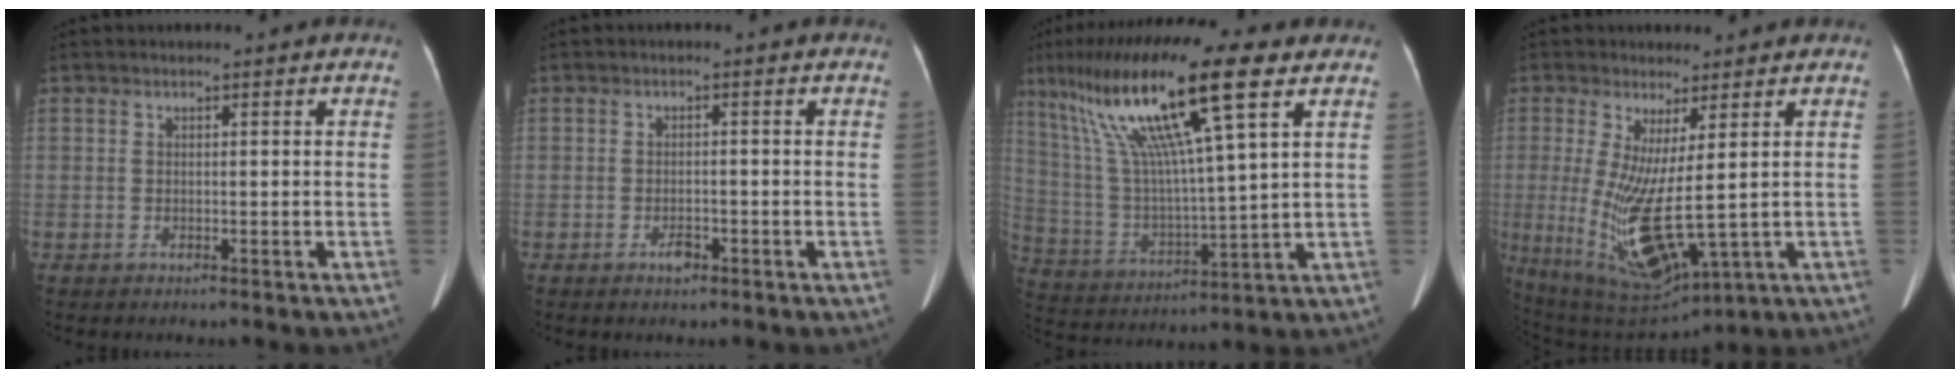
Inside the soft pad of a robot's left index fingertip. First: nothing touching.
{"total": 1.4, "force": [-1.0, 0.6, 0.8], "torque": [-0.017, 0.000, -0.014]}
{"total": 20.3, "force": [10.6, 1.4, 17.2], "torque": [-0.348, 0.028, 0.190]}
{"total": 11.7, "force": [-0.4, 2.5, 11.5], "torque": [-0.228, -0.031, 0.012]}